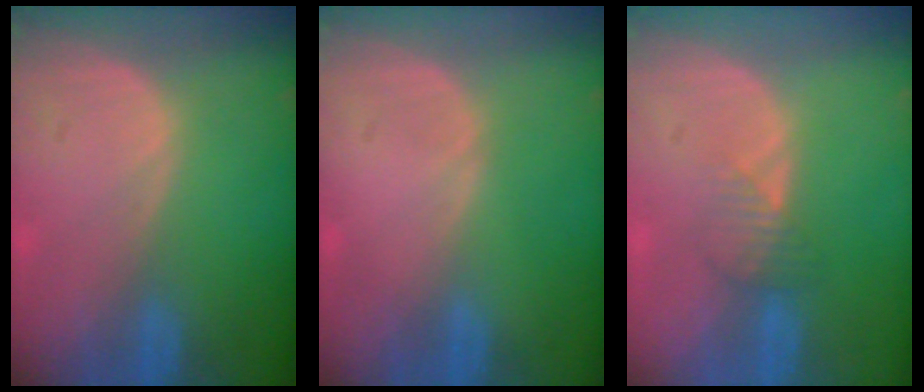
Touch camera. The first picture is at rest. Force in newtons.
{"total": 0.0}
{"total": 2.4, "press": 2.4, "slide": 0.1}